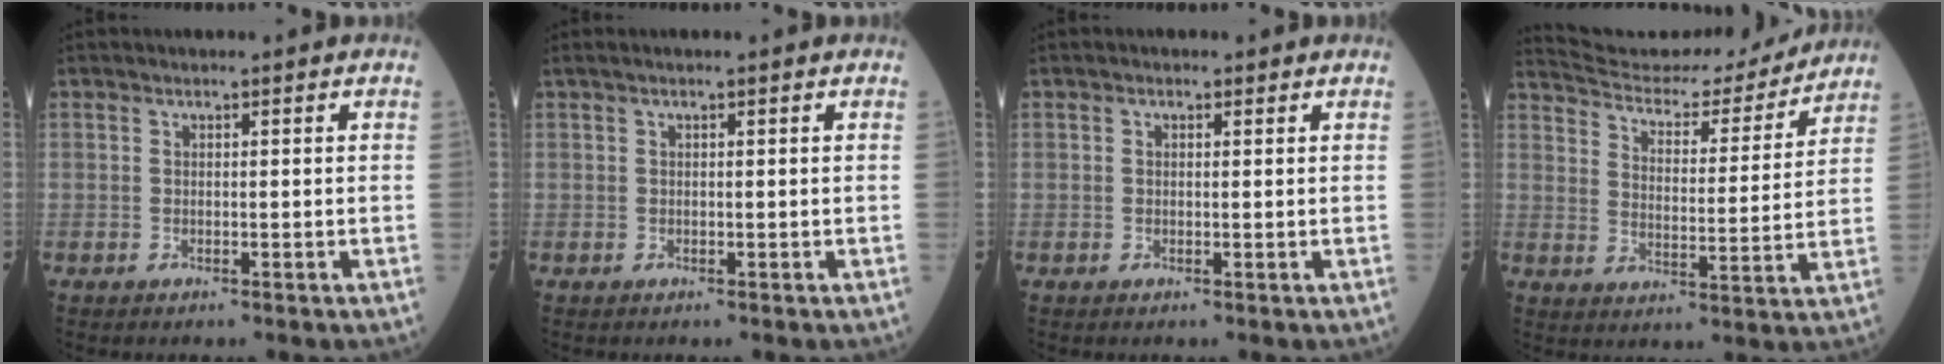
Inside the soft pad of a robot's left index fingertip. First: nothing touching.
{"total": 1.4, "force": [1.2, 0.1, 0.7], "torque": [-0.015, 0.027, 0.026]}
{"total": 0.9, "force": [0.5, 0.8, 0.0], "torque": [0.006, 0.000, 0.007]}
{"total": 18.8, "force": [18.1, 2.1, 4.5], "torque": [-0.075, -0.014, 0.261]}